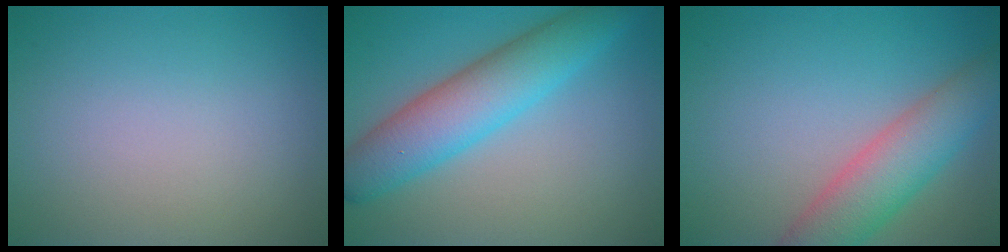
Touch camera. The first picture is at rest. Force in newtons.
{"total": 6.7, "press": 6.7, "slide": 0.1}
{"total": 5.8, "press": 5.8, "slide": 0.5}